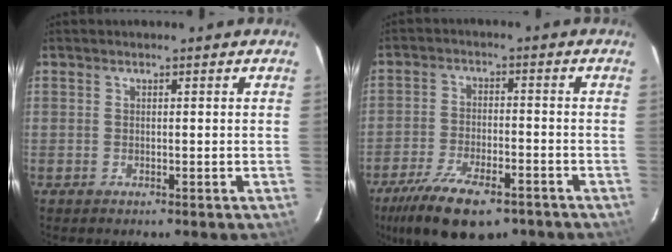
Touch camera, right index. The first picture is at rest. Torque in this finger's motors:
{"motor_torque": [1.15, -0.91, 0.47, 0.11]}